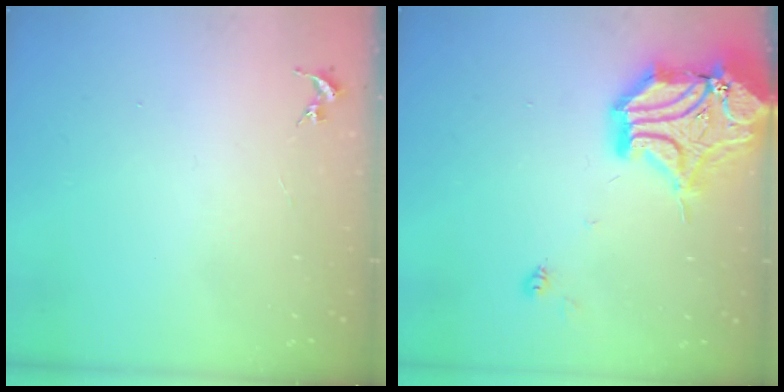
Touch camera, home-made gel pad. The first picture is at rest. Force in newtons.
{"total": 20.7, "press": 20.5, "slide": 3.1}